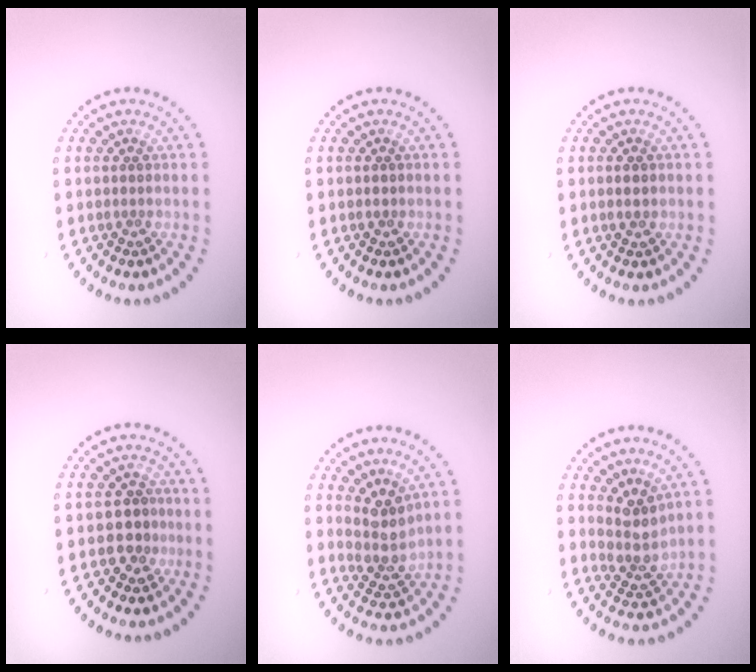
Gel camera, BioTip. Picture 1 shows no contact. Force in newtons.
{"total": 0.5, "press": 0.5, "slide": 0.1}
{"total": 1.6, "press": 1.6, "slide": 0.2}
{"total": 2.4, "press": 2.2, "slide": 0.9}
{"total": 3.3, "press": 2.6, "slide": 2.1}
{"total": 3.1, "press": 2.4, "slide": 2.0}